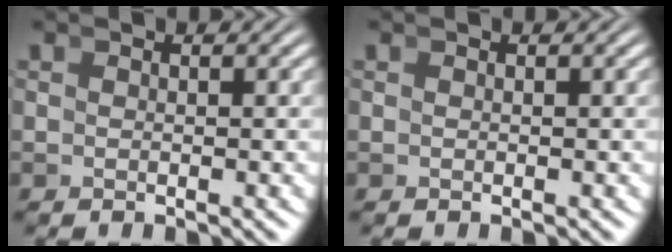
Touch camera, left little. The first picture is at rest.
{"total": 0.0}